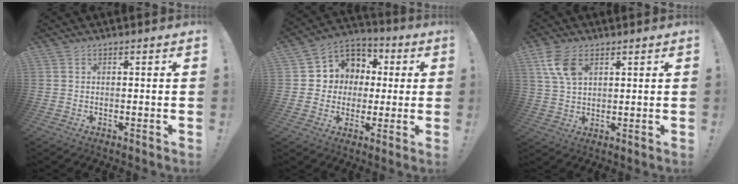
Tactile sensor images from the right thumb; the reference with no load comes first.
{"total": 9.4, "force": [0.4, 9.1, 2.3], "torque": [-0.035, 0.000, 0.021]}
{"total": 8.2, "force": [4.1, 4.6, 5.5], "torque": [-0.107, -0.011, 0.079]}